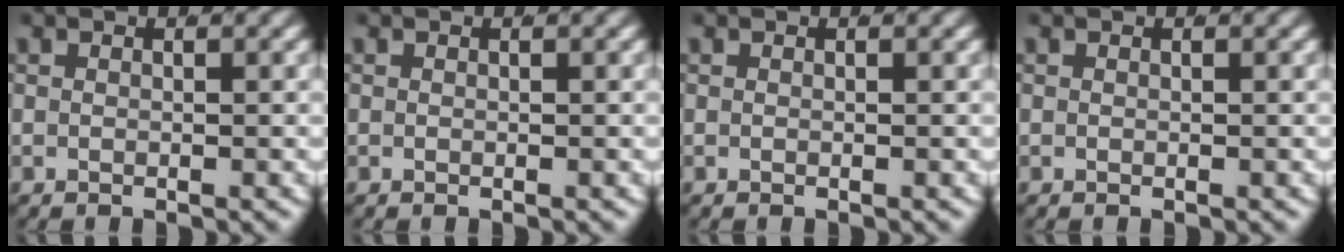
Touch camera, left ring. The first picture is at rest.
{"total": 0.0}
{"total": 0.0}
{"total": 0.0}